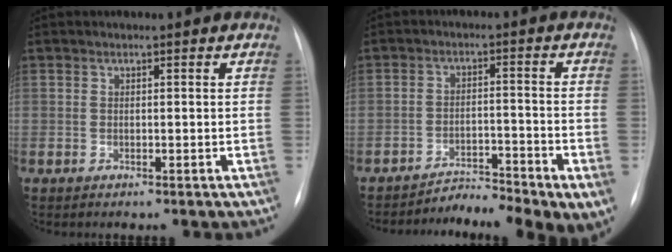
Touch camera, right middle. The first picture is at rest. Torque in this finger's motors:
{"motor_torque": [1.09, -1.05, 0.46, 0.04]}